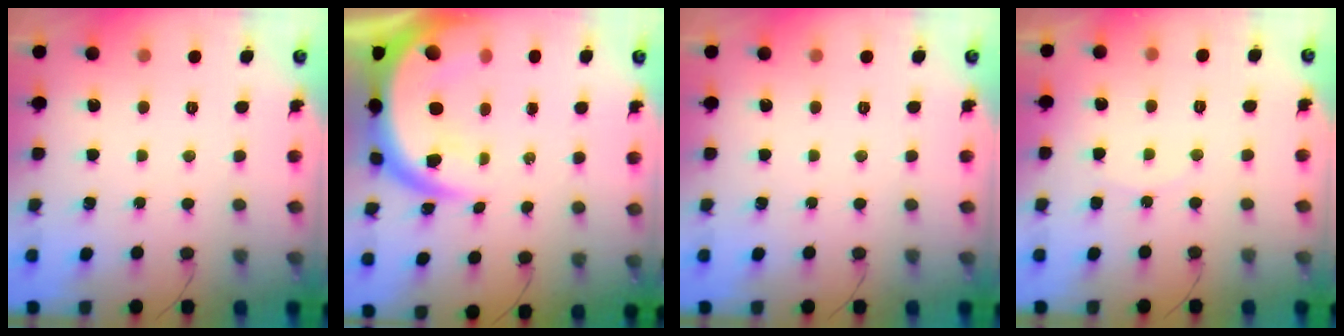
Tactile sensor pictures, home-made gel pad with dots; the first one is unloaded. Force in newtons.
{"total": 18.0, "press": 17.9, "slide": 1.6}
{"total": 0.0}
{"total": 3.4, "press": 3.4, "slide": 0.4}